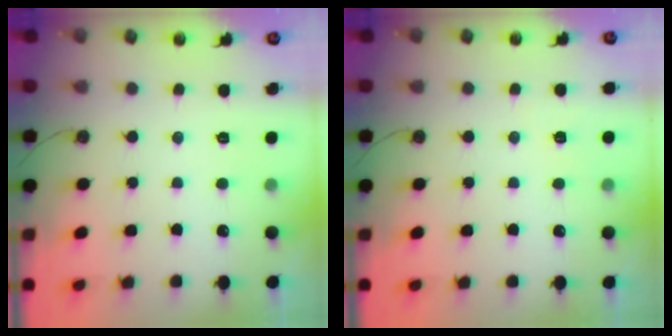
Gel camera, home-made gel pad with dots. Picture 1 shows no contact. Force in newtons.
{"total": 3.2, "press": 2.1, "slide": 2.4}